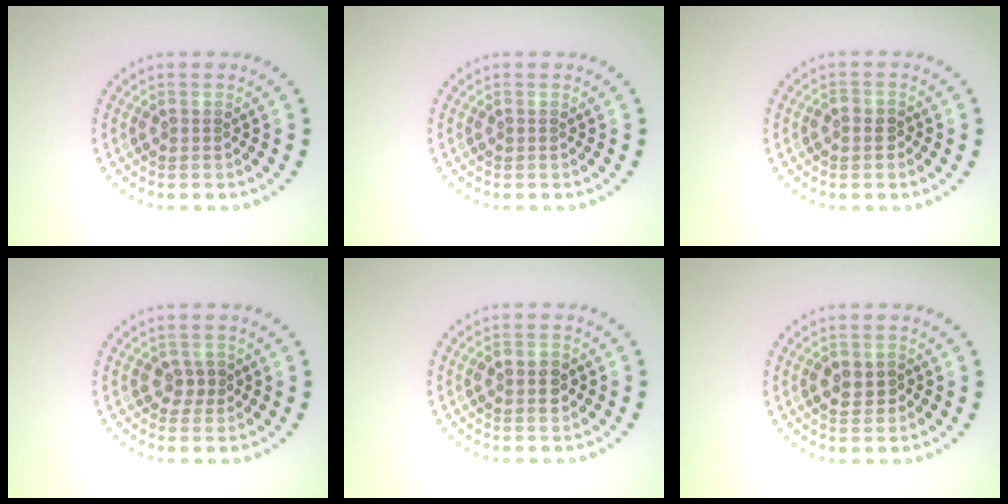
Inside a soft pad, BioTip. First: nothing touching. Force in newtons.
{"total": 0.0}
{"total": 1.0, "press": 0.9, "slide": 0.4}
{"total": 1.9, "press": 1.8, "slide": 0.6}
{"total": 2.7, "press": 2.7, "slide": 0.2}
{"total": 2.3, "press": 2.3, "slide": 0.3}